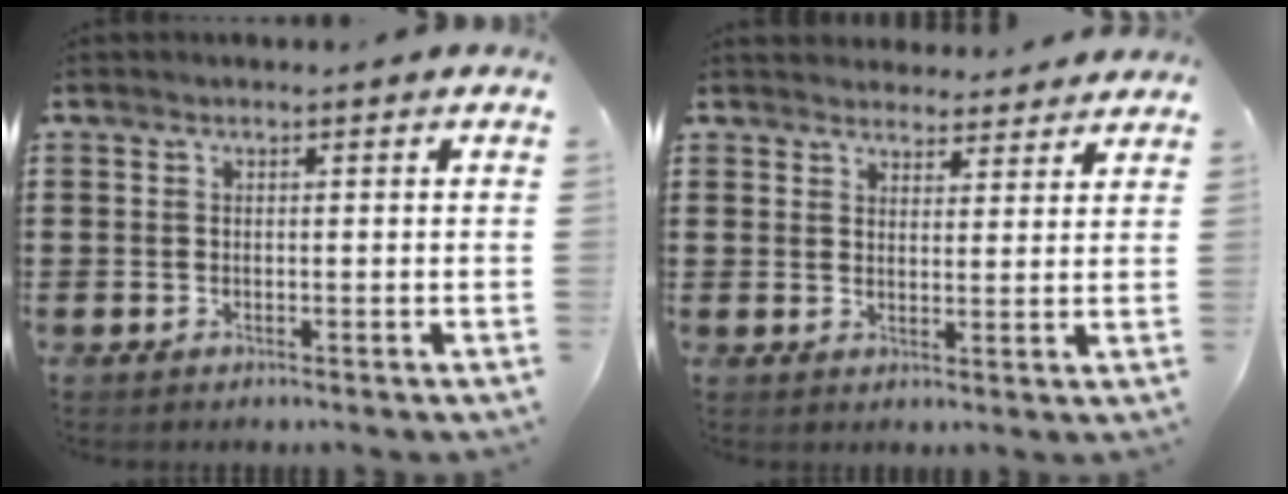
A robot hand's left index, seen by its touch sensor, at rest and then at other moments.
{"total": 3.5, "force": [3.4, 0.8, -0.2], "torque": [-0.007, -0.010, 0.065]}